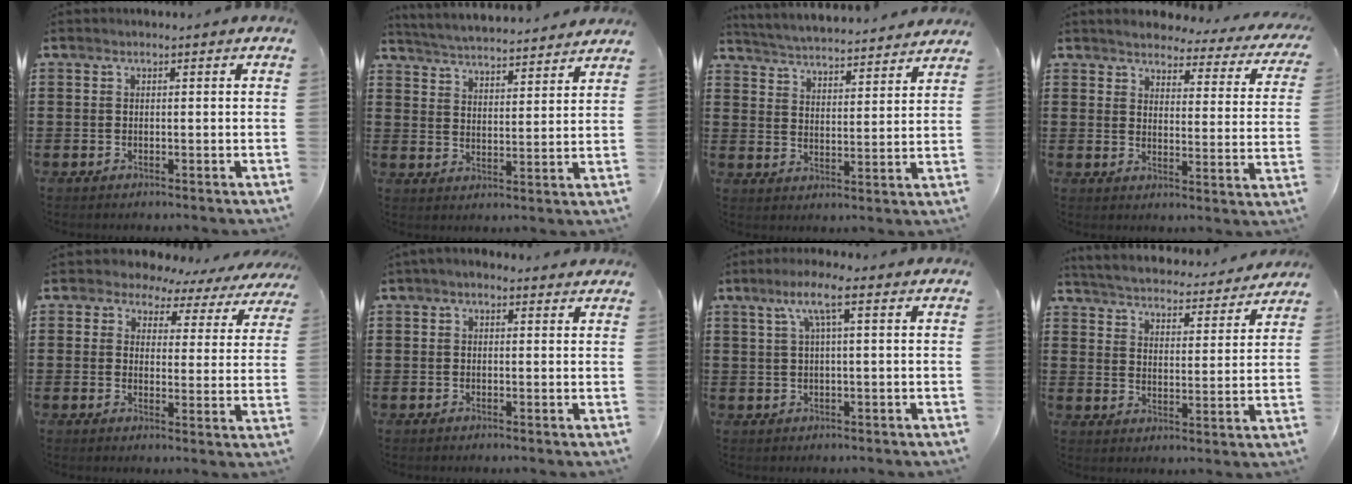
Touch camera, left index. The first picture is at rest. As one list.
[{"total": 4.1, "force": [4.1, -0.4, 0.1], "torque": [-0.026, -0.033, 0.067]}, {"total": 4.0, "force": [4.0, -0.7, 0.1], "torque": [-0.025, -0.037, 0.064]}, {"total": 3.3, "force": [3.2, 0.3, 0.7], "torque": [-0.029, -0.025, 0.048]}, {"total": 4.1, "force": [3.4, 2.1, 0.8], "torque": [-0.031, -0.018, 0.055]}, {"total": 1.2, "force": [0.5, 0.8, 0.8], "torque": [-0.016, 0.007, 0.009]}, {"total": 4.6, "force": [1.6, 0.3, 4.3], "torque": [-0.087, 0.003, 0.024]}, {"total": 4.3, "force": [4.3, -0.2, 0.2], "torque": [-0.031, -0.038, 0.068]}]